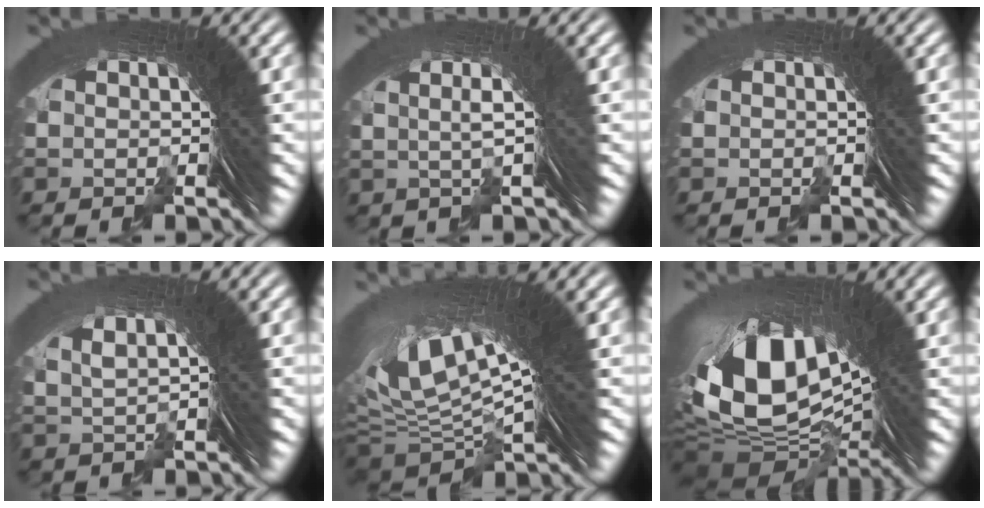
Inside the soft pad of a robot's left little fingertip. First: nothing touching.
{"total": 4.4, "force": [2.1, 0.2, 3.9], "torque": [-0.041, 0.023, 0.024]}
{"total": 0.0}
{"total": 2.9, "force": [1.7, 0.2, 2.3], "torque": [-0.040, 0.009, 0.037]}
{"total": 15.9, "force": [5.6, 7.9, 12.6], "torque": [-0.226, 0.013, 0.089]}
{"total": 15.1, "force": [-0.7, 9.8, 11.5], "torque": [-0.224, -0.051, 0.018]}